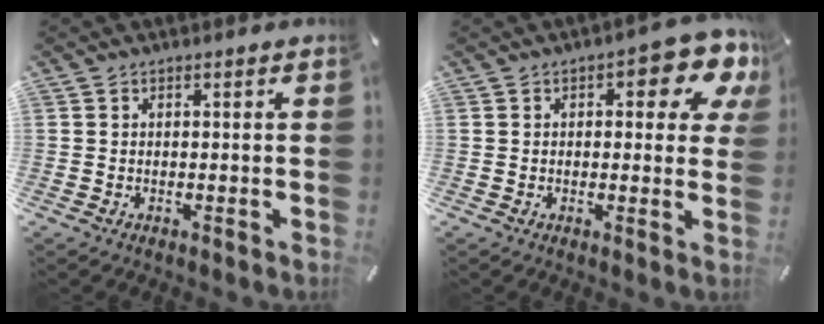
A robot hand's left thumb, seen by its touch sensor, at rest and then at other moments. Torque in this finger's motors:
{"motor_torque": [1.38, 1.51, 0.79, -0.83, 0.01]}